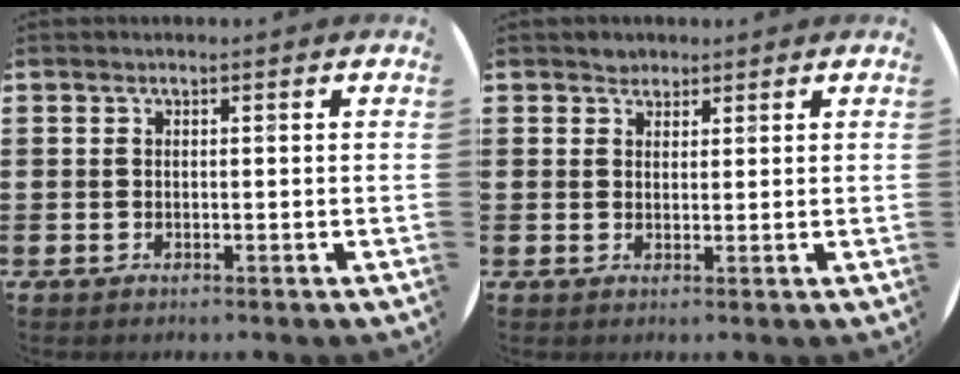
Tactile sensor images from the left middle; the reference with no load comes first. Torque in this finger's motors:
{"motor_torque": [0.28, -0.18, 0.00, 0.00]}